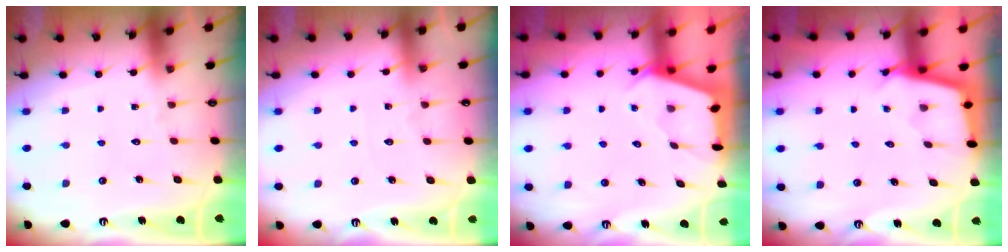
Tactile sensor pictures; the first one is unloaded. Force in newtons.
{"total": 3.0, "press": 2.9, "slide": 0.4}
{"total": 2.4, "press": 2.4, "slide": 0.3}
{"total": 2.4, "press": 2.4, "slide": 0.2}